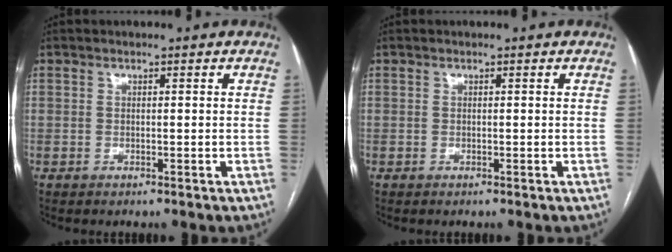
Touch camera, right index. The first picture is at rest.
{"total": 0.0}